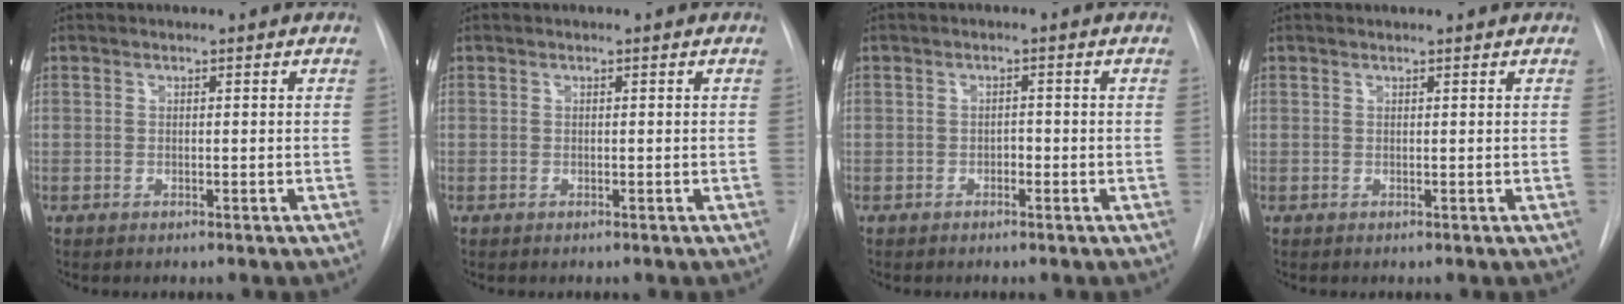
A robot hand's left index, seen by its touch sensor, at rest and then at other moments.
{"total": 0.0}
{"total": 1.7, "force": [-1.5, 0.5, 0.5], "torque": [-0.004, -0.002, -0.024]}
{"total": 0.0}